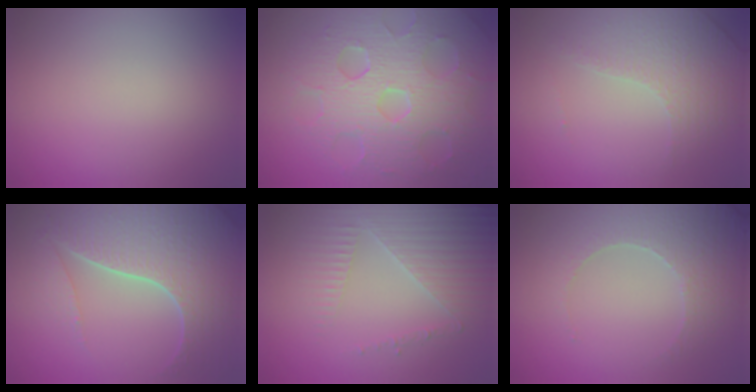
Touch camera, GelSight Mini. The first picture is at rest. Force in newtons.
{"total": 8.6, "press": 5.8, "slide": 6.4}
{"total": 4.4, "press": 2.8, "slide": 3.3}
{"total": 7.3, "press": 5.3, "slide": 5.0}
{"total": 3.5, "press": 3.3, "slide": 1.2}
{"total": 3.8, "press": 3.6, "slide": 1.2}